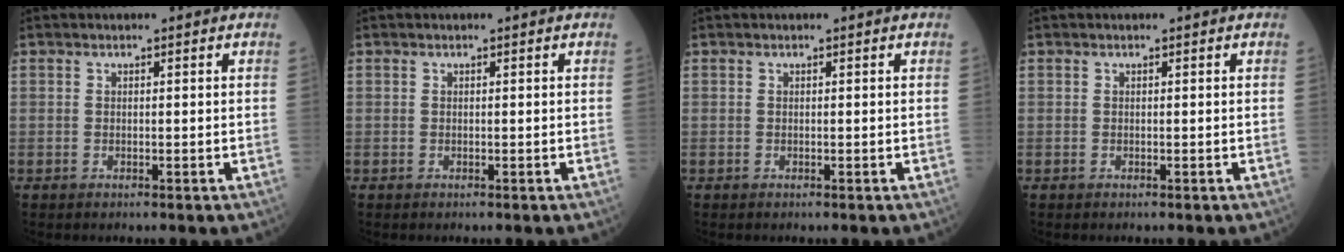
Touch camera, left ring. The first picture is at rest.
{"total": 0.0}
{"total": 0.0}
{"total": 0.0}